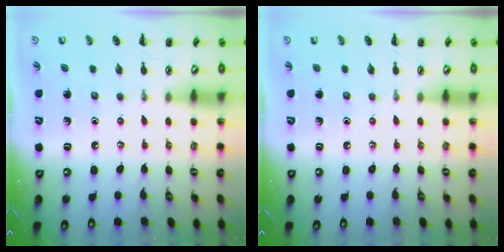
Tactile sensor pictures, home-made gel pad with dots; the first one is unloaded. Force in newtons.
{"total": 0.0}